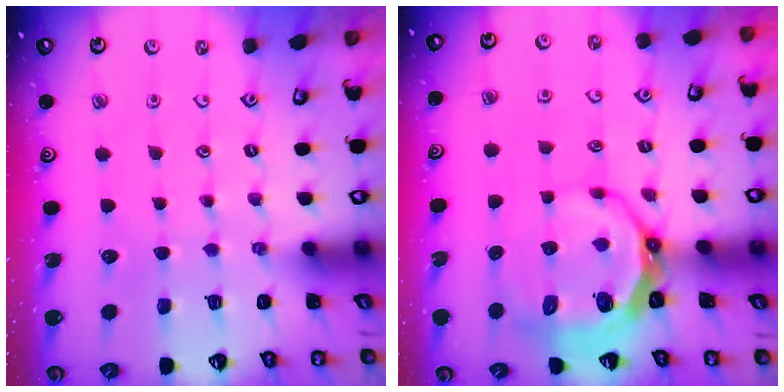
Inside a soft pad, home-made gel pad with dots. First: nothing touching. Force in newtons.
{"total": 10.3, "press": 9.6, "slide": 3.9}